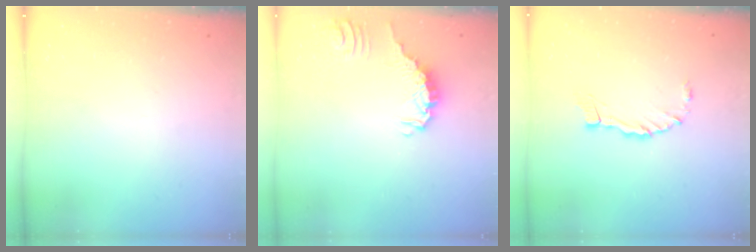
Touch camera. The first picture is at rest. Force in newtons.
{"total": 0.6, "press": 0.6, "slide": 0.2}
{"total": 4.8, "press": 4.8, "slide": 0.3}